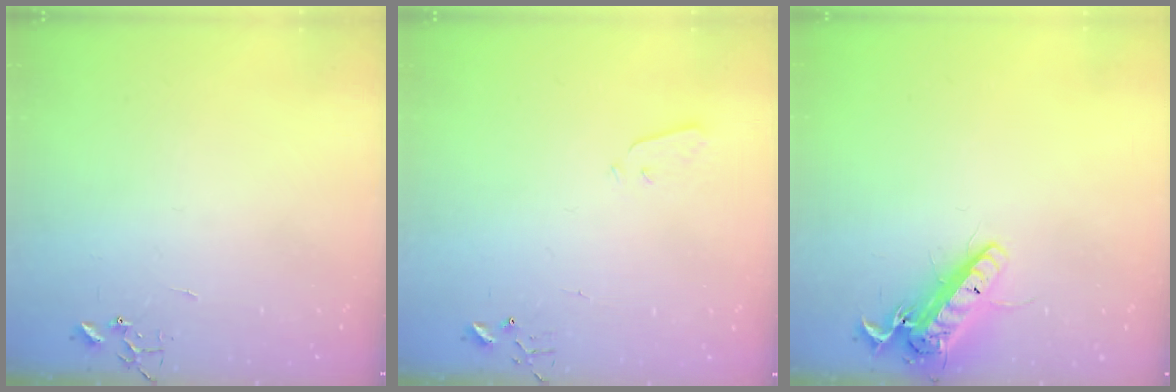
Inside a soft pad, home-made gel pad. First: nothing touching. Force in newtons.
{"total": 3.4, "press": 3.3, "slide": 0.7}
{"total": 15.1, "press": 14.8, "slide": 3.3}